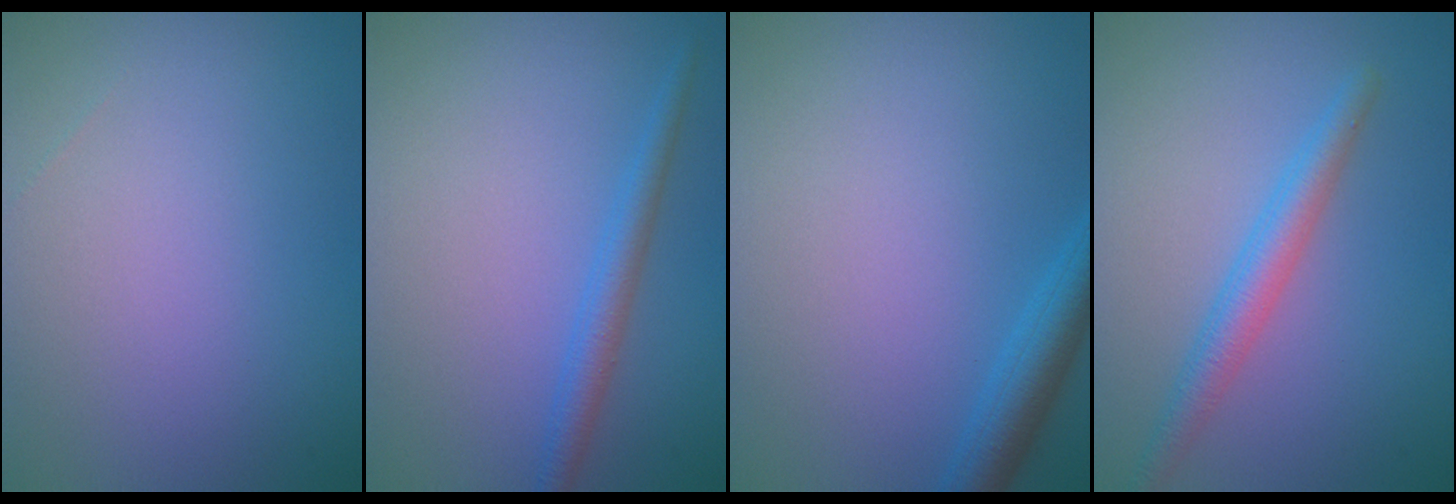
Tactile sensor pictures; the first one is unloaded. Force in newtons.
{"total": 2.1, "press": 2.1, "slide": 0.1}
{"total": 3.1, "press": 3.1, "slide": 0.2}
{"total": 2.9, "press": 2.9, "slide": 0.1}